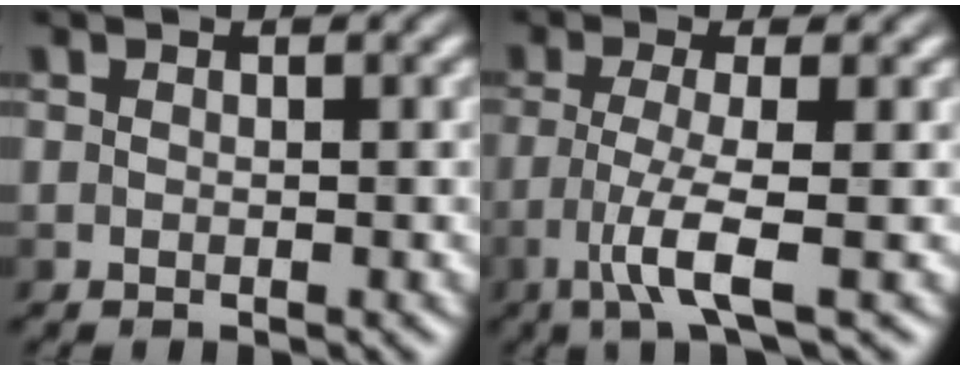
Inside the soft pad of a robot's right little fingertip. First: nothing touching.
{"total": 4.3, "force": [-1.9, 0.1, 3.8], "torque": [-0.082, -0.002, -0.038]}